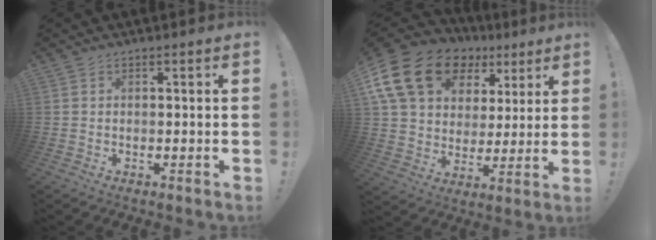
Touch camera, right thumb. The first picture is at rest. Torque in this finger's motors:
{"motor_torque": [2.41, 2.48, 0.69, 0.01, 0.20]}